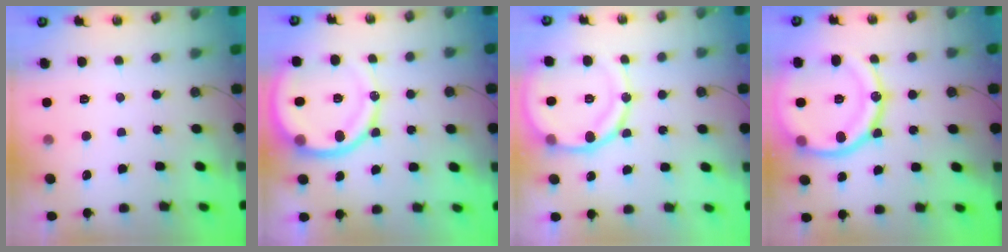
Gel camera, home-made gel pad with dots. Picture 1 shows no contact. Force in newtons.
{"total": 16.0, "press": 15.9, "slide": 1.9}
{"total": 16.3, "press": 16.1, "slide": 2.5}
{"total": 24.0, "press": 23.9, "slide": 2.6}